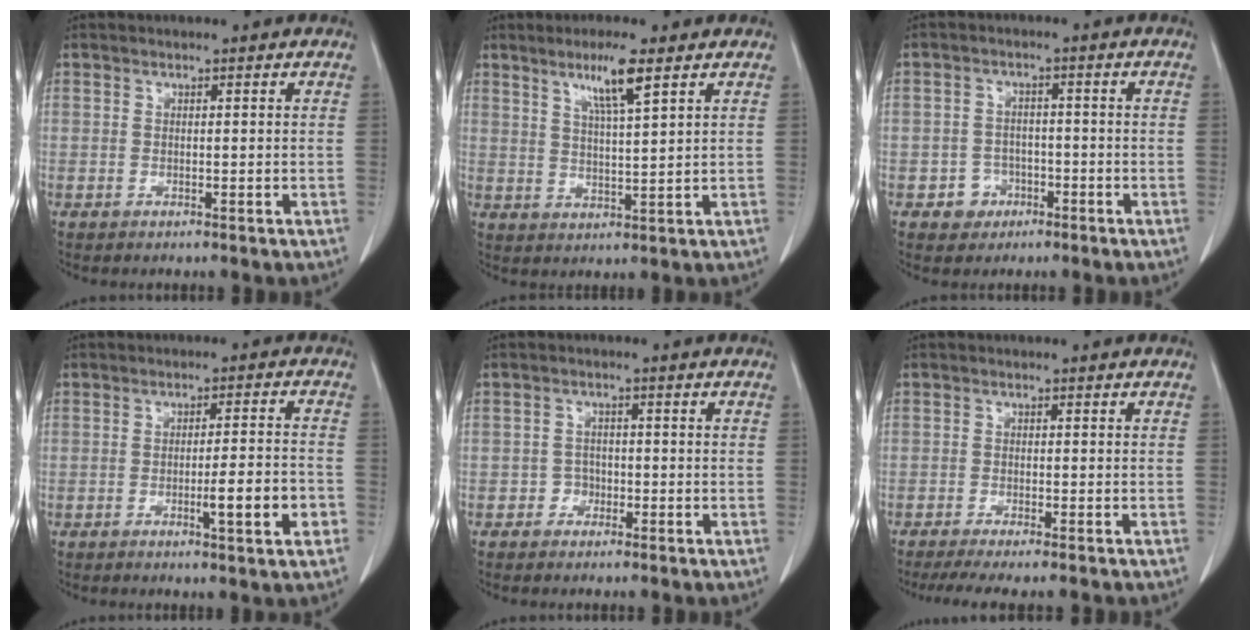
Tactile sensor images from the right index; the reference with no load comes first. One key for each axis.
{"total": 6.2, "fx": 3.6, "fy": -0.2, "fz": 5.0, "tx": -0.093, "ty": -0.003, "tz": 0.067}
{"total": 3.7, "fx": -1.6, "fy": 3.3, "fz": 0.3, "tx": 0.004, "ty": 0.015, "tz": -0.019}
{"total": 6.9, "fx": -2.5, "fy": 0.2, "fz": 6.4, "tx": -0.091, "ty": -0.002, "tz": -0.034}
{"total": 1.8, "fx": -1.0, "fy": 1.5, "fz": 0.3, "tx": 0.002, "ty": 0.010, "tz": -0.019}
{"total": 7.6, "fx": -6.4, "fy": 0.3, "fz": 4.0, "tx": -0.049, "ty": -0.012, "tz": -0.097}